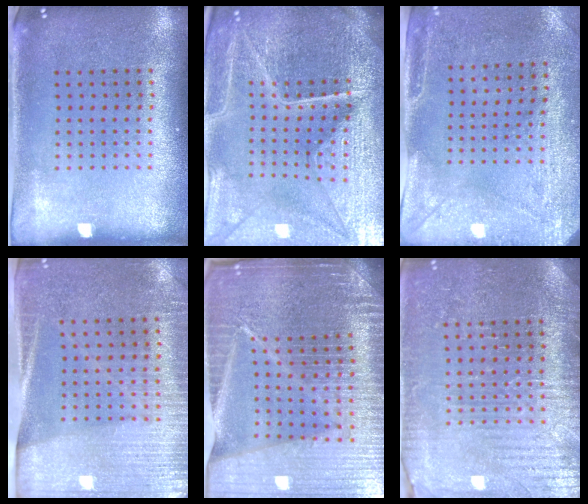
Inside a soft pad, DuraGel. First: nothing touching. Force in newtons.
{"total": 6.1, "press": 5.5, "slide": 2.7}
{"total": 3.0, "press": 2.3, "slide": 1.8}
{"total": 3.1, "press": 2.8, "slide": 1.3}
{"total": 6.8, "press": 5.8, "slide": 3.5}
{"total": 3.8, "press": 3.7, "slide": 1.0}